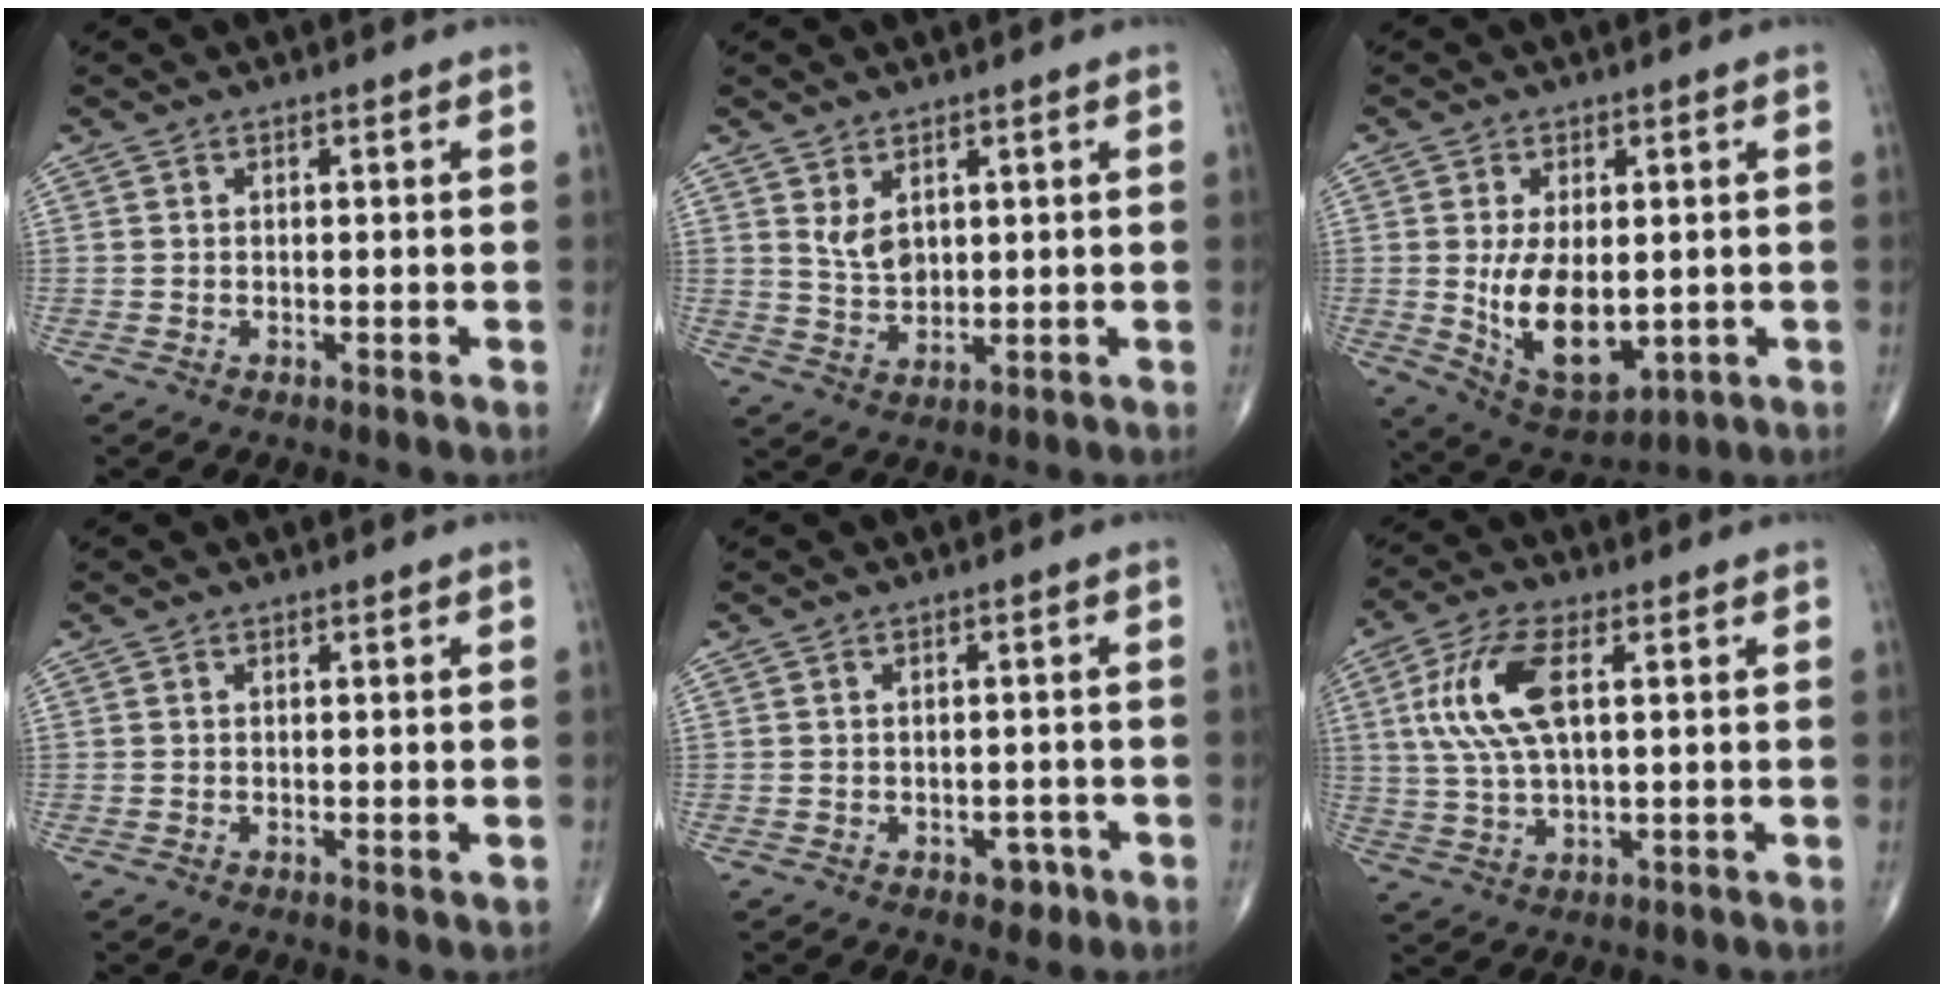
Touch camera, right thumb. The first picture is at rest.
{"total": 4.5, "force": [1.9, 2.7, 3.1], "torque": [-0.048, -0.018, 0.044]}
{"total": 12.6, "force": [-0.7, 7.0, 10.4], "torque": [-0.163, -0.017, 0.013]}
{"total": 1.0, "force": [-0.1, 0.4, 0.9], "torque": [-0.014, -0.004, 0.000]}
{"total": 2.5, "force": [-1.2, 1.8, 1.3], "torque": [-0.003, 0.008, -0.013]}
{"total": 11.5, "force": [2.8, 4.9, 10.1], "torque": [-0.221, 0.005, 0.056]}